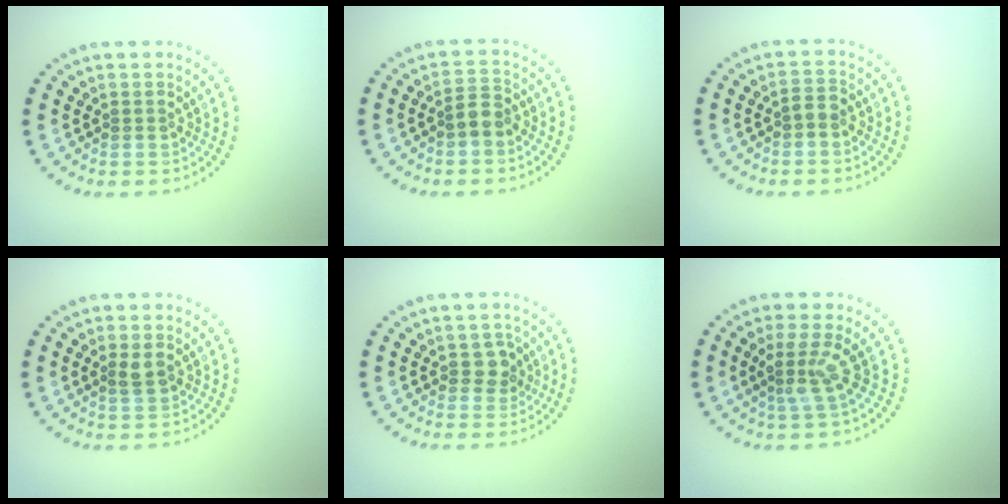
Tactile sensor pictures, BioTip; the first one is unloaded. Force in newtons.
{"total": 2.0, "press": 1.7, "slide": 1.0}
{"total": 1.2, "press": 1.1, "slide": 0.4}
{"total": 1.6, "press": 1.5, "slide": 0.5}
{"total": 1.9, "press": 1.8, "slide": 0.6}
{"total": 2.7, "press": 2.0, "slide": 1.8}